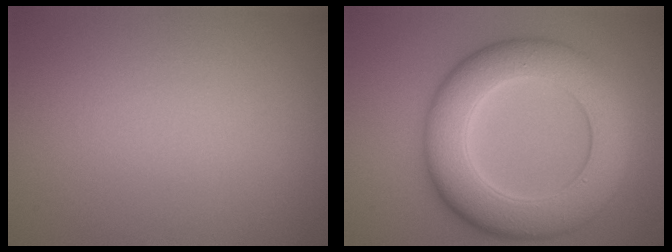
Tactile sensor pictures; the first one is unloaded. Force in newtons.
{"total": 9.9, "press": 9.9, "slide": 0.5}